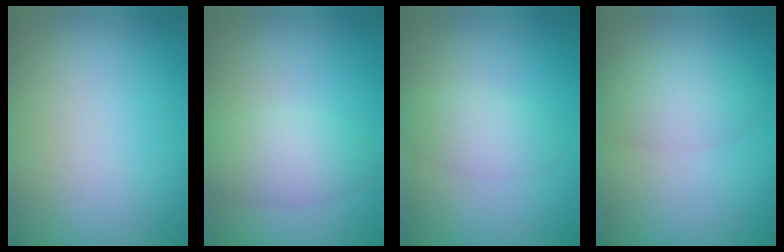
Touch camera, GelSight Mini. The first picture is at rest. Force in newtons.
{"total": 3.1, "press": 3.1, "slide": 0.1}
{"total": 1.5, "press": 1.5, "slide": 0.0}
{"total": 2.7, "press": 2.7, "slide": 0.2}